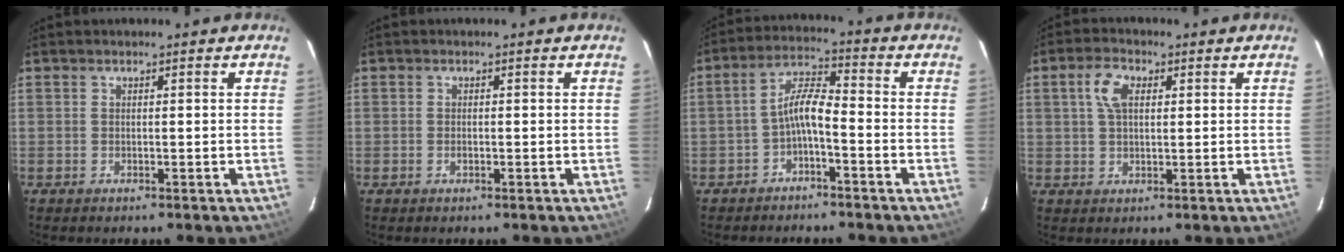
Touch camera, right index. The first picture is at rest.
{"total": 0.8, "force": [-0.3, 0.4, 0.6], "torque": [-0.012, 0.002, -0.006]}
{"total": 5.4, "force": [-2.7, 1.3, 4.5], "torque": [-0.100, 0.018, -0.050]}
{"total": 4.9, "force": [1.5, 2.8, 3.8], "torque": [-0.075, 0.015, 0.028]}